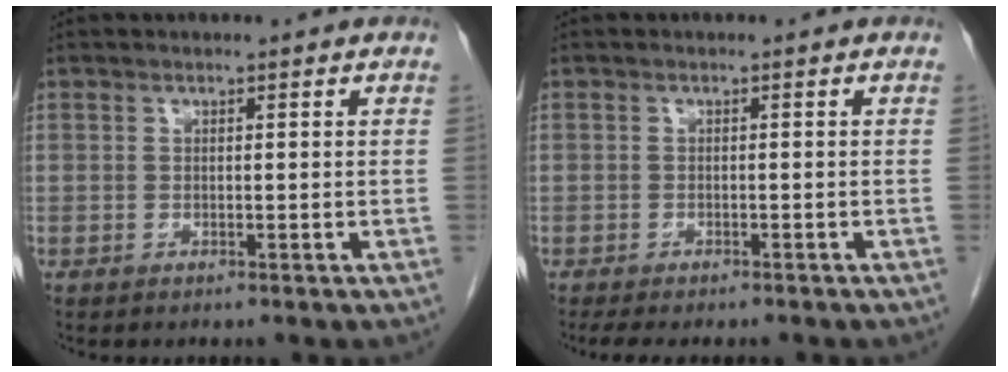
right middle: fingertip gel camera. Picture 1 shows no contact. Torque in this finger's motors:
{"motor_torque": [0.53, -0.45, -0.06, -0.01]}